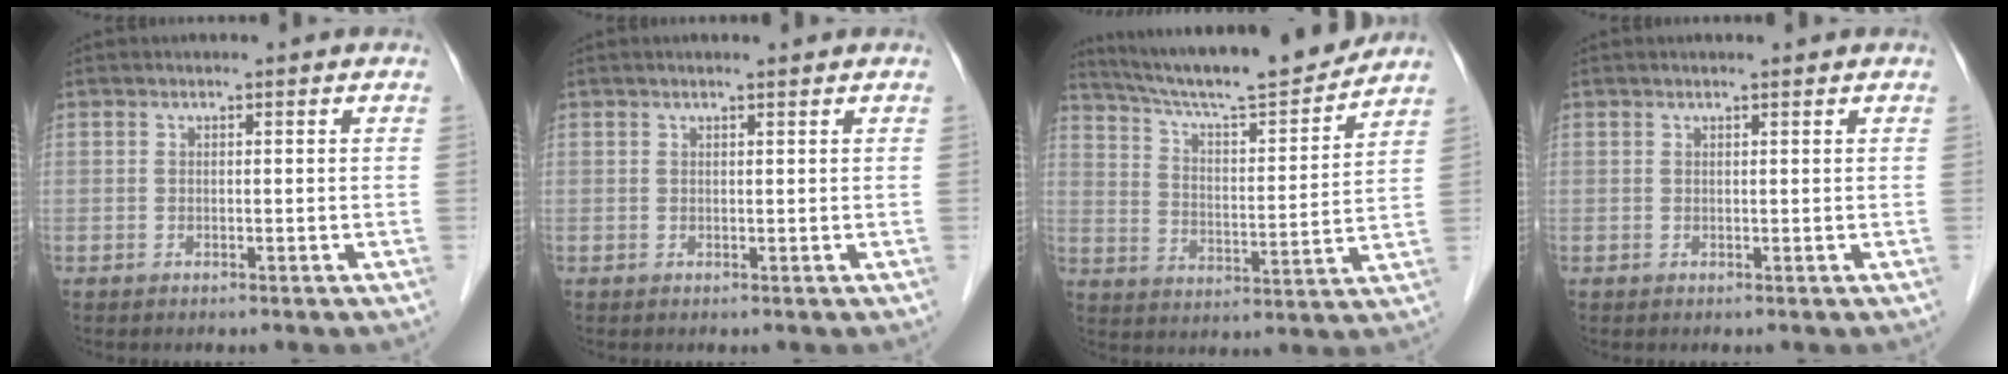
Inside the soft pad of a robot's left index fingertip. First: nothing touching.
{"total": 1.4, "force": [1.2, -0.1, 0.8], "torque": [-0.013, 0.011, 0.021]}
{"total": 17.6, "force": [16.0, 0.4, 7.1], "torque": [-0.123, -0.001, 0.250]}
{"total": 1.1, "force": [0.9, -0.1, 0.6], "torque": [-0.011, 0.009, 0.018]}